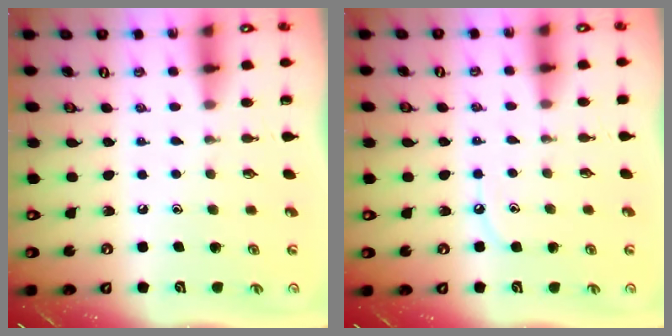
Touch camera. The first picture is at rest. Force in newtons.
{"total": 4.6, "press": 4.6, "slide": 0.4}